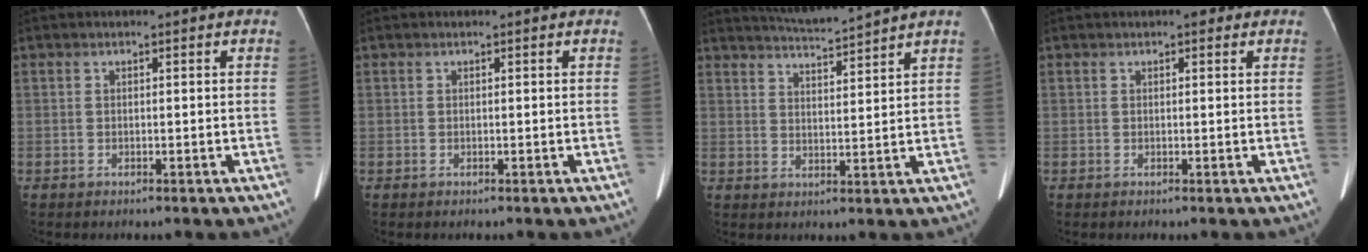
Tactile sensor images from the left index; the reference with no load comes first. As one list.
[{"total": 0.0}, {"total": 6.9, "force": [6.5, -1.6, 1.8], "torque": [-0.040, -0.002, 0.111]}, {"total": 1.8, "force": [1.1, 0.9, 1.0], "torque": [-0.009, 0.009, 0.011]}]